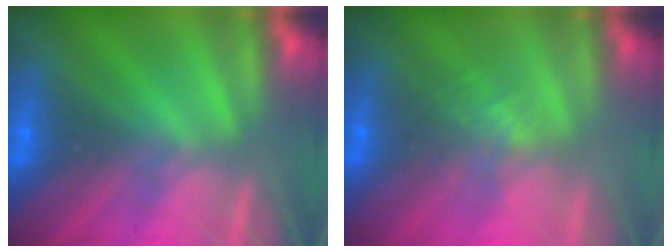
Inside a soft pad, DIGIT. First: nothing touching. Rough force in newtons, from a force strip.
{"total": 2.1}